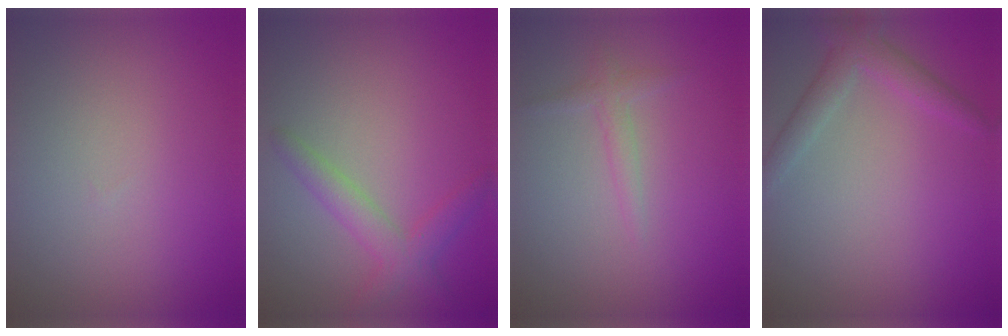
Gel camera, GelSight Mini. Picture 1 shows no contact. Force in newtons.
{"total": 2.9, "press": 2.9, "slide": 0.1}
{"total": 1.3, "press": 1.3, "slide": 0.0}
{"total": 2.6, "press": 2.5, "slide": 0.1}